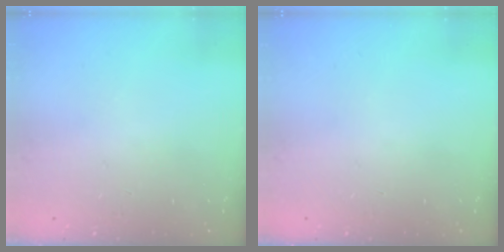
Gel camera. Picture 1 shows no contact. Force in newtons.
{"total": 0.0}